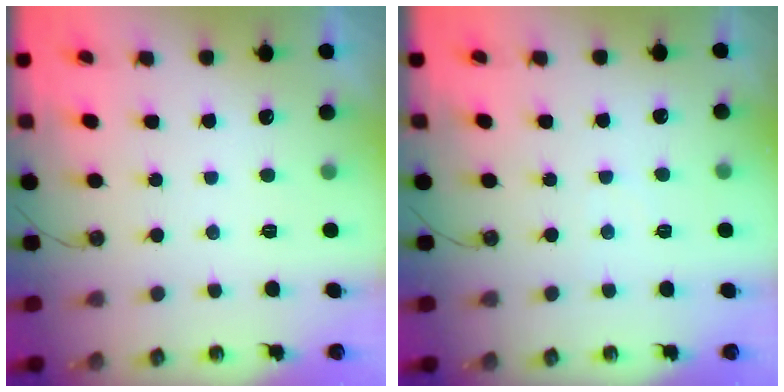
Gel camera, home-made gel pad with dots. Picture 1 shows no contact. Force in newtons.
{"total": 1.9, "press": 1.9, "slide": 0.3}